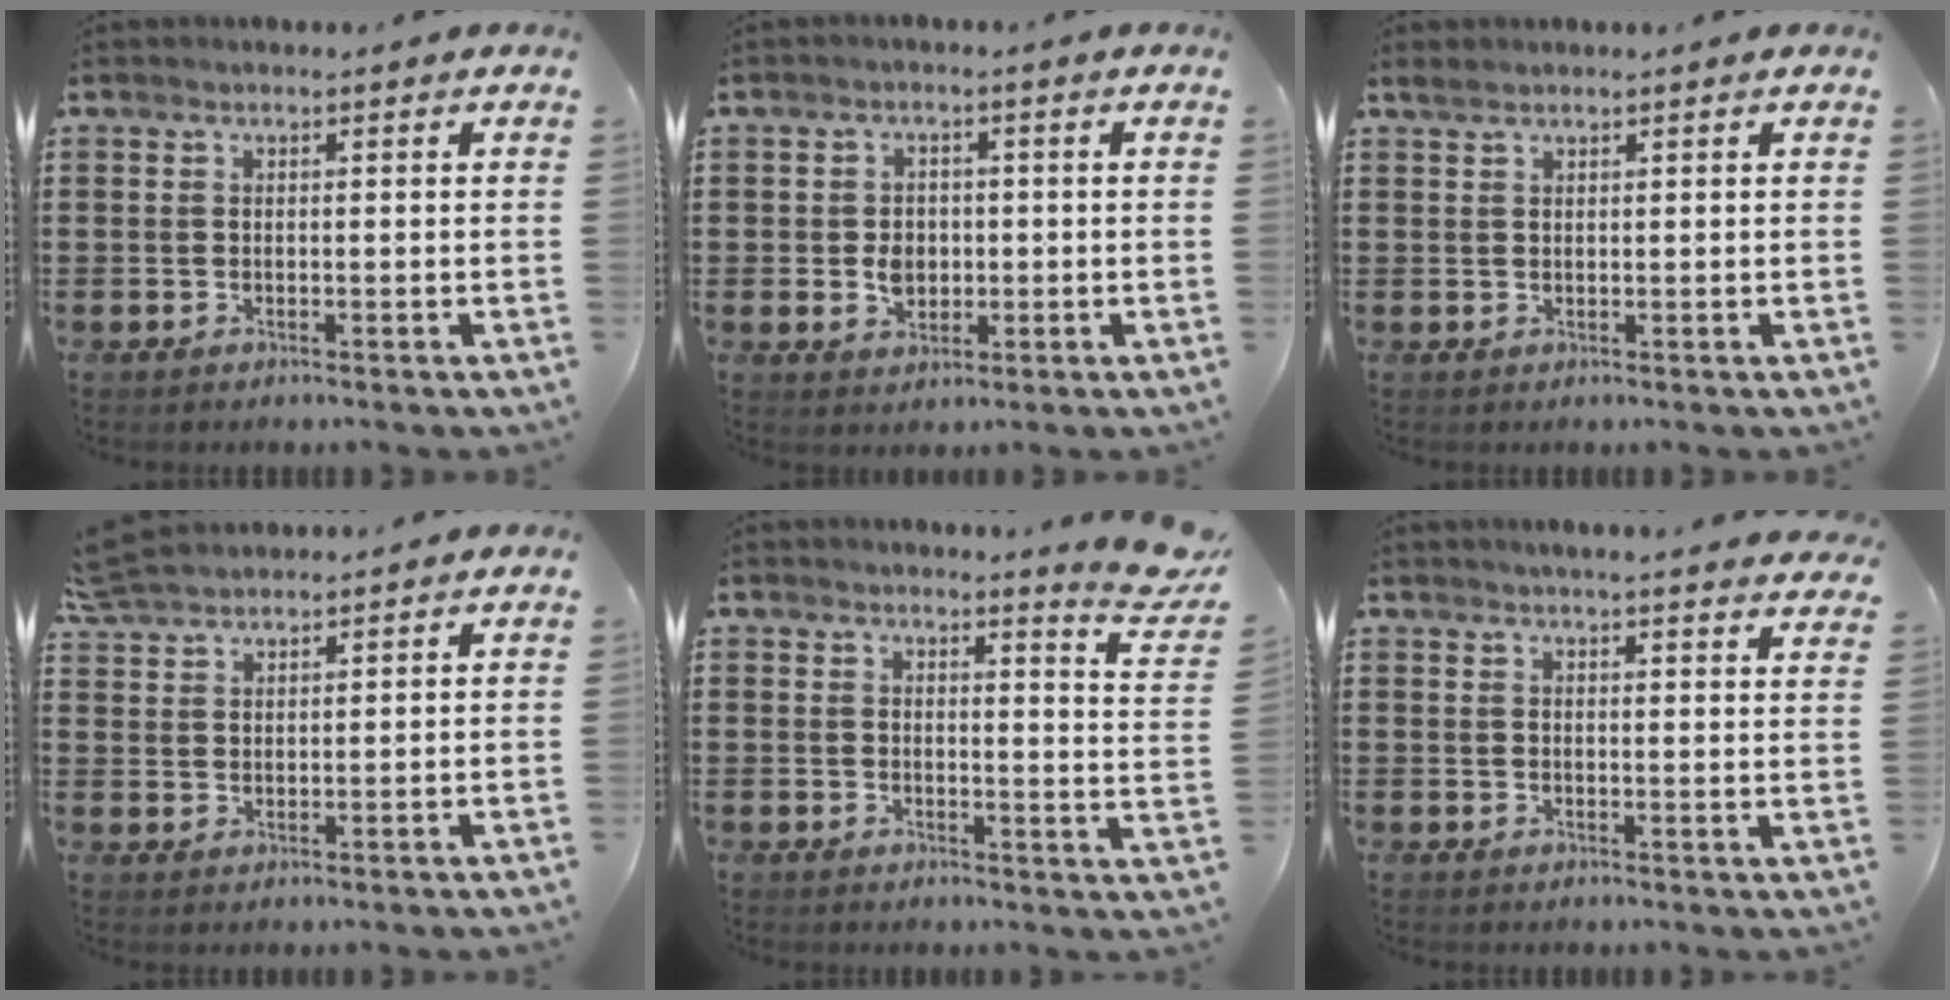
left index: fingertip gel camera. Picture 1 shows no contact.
{"total": 3.5, "force": [-0.2, 2.8, 2.1], "torque": [-0.039, 0.003, -0.007]}
{"total": 1.0, "force": [0.8, 0.2, 0.4], "torque": [-0.010, 0.001, 0.016]}
{"total": 4.4, "force": [4.2, 0.7, 0.9], "torque": [-0.031, -0.004, 0.081]}
{"total": 4.8, "force": [4.3, -0.8, 2.0], "torque": [-0.033, -0.033, 0.070]}
{"total": 3.1, "force": [3.0, -0.6, 0.3], "torque": [-0.016, -0.012, 0.055]}